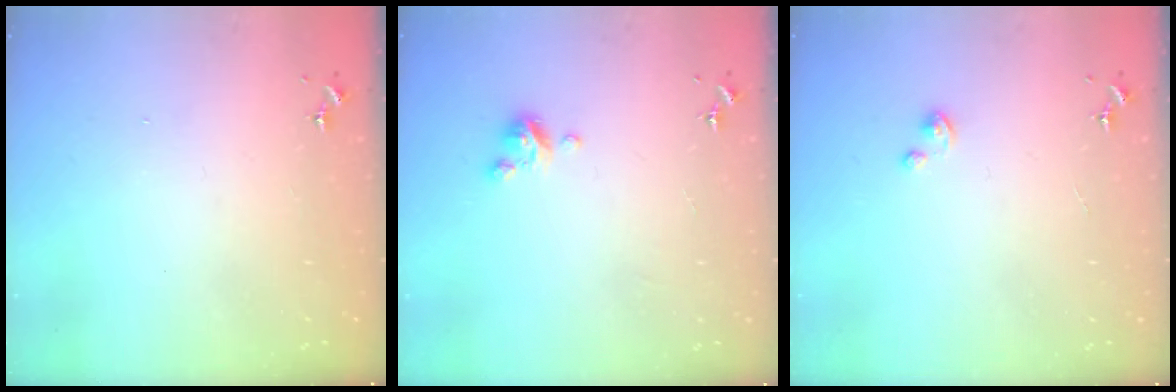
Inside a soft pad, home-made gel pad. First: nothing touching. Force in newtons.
{"total": 4.8, "press": 4.8, "slide": 0.3}
{"total": 1.8, "press": 1.8, "slide": 0.2}